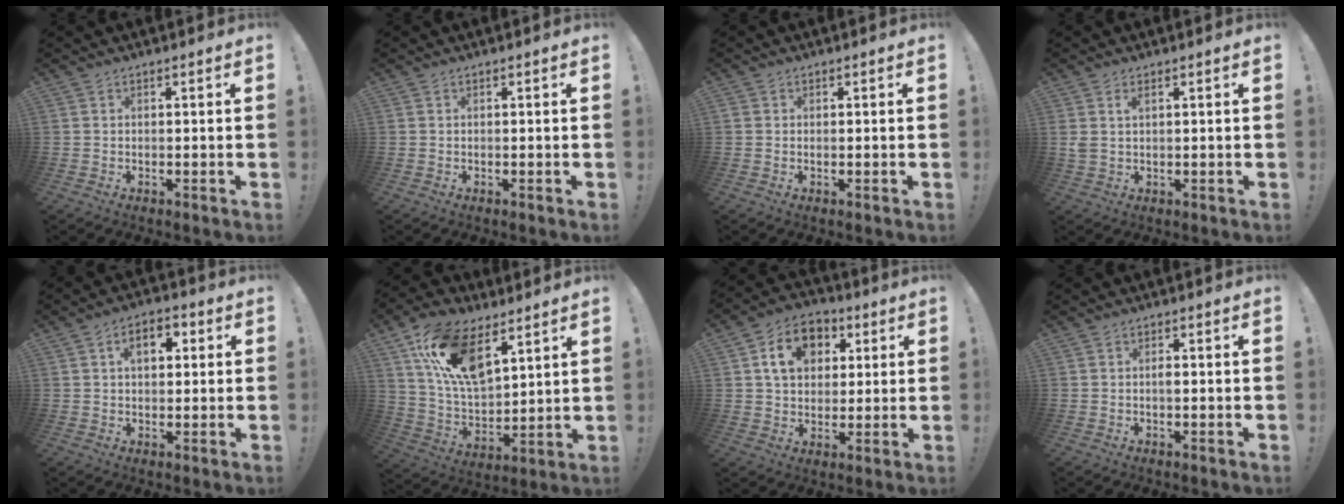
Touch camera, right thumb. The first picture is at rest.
{"total": 0.0}
{"total": 0.6, "force": [0.2, 0.5, 0.2], "torque": [-0.001, 0.000, 0.002]}
{"total": 2.6, "force": [1.2, 1.0, 2.1], "torque": [-0.041, 0.002, 0.021]}
{"total": 6.4, "force": [1.5, 4.2, 4.6], "torque": [-0.056, 0.003, 0.021]}
{"total": 18.9, "force": [10.1, 9.9, 12.5], "torque": [-0.244, -0.042, 0.184]}
{"total": 12.0, "force": [4.1, 9.4, 6.2], "torque": [-0.091, 0.000, 0.078]}
{"total": 1.1, "force": [-0.4, 0.2, 1.0], "torque": [-0.025, 0.003, -0.007]}